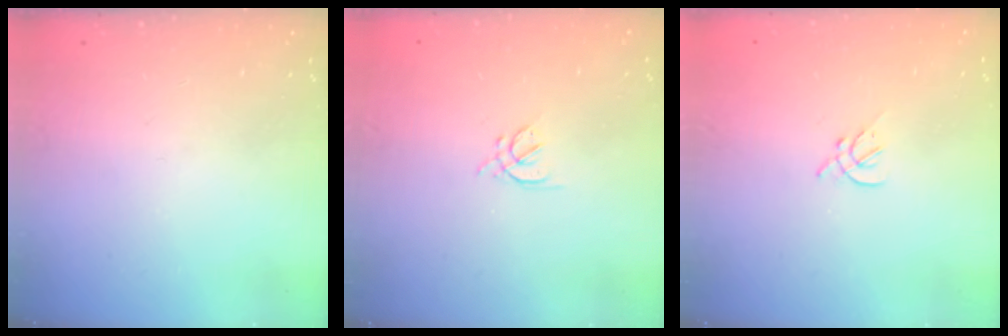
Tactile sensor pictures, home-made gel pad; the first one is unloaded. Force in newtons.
{"total": 2.5, "press": 2.4, "slide": 0.6}
{"total": 2.0, "press": 1.9, "slide": 0.5}